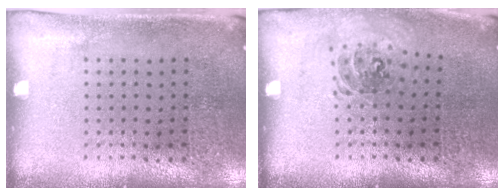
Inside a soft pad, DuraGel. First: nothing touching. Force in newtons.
{"total": 0.9, "press": 0.8, "slide": 0.3}